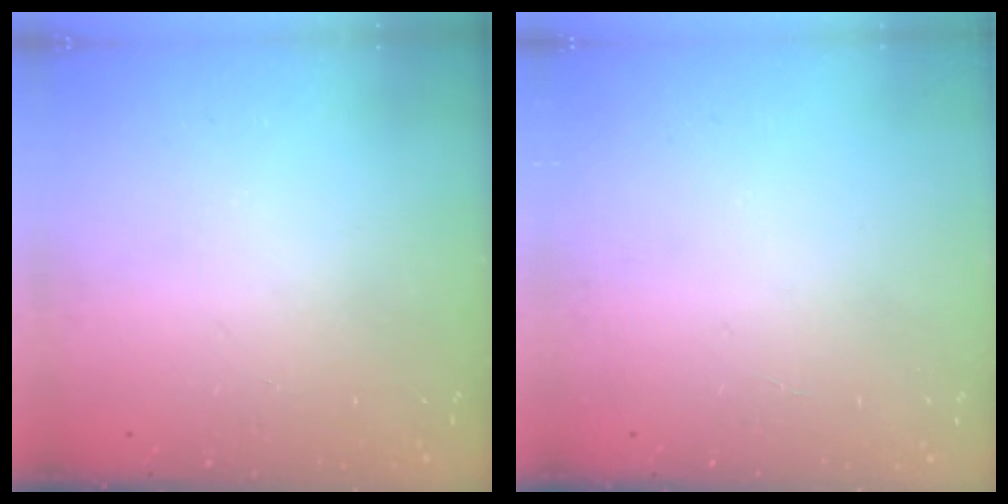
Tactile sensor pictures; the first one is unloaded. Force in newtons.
{"total": 1.8, "press": 1.8, "slide": 0.2}